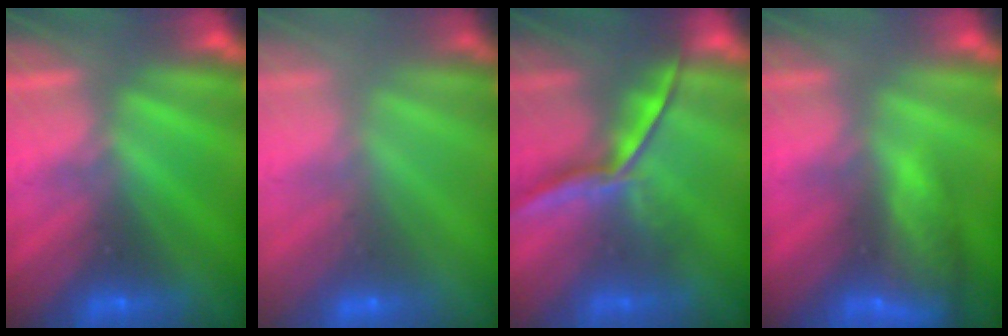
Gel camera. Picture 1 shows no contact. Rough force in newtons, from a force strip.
{"total": 2.4}
{"total": 1.4}
{"total": 8.3}